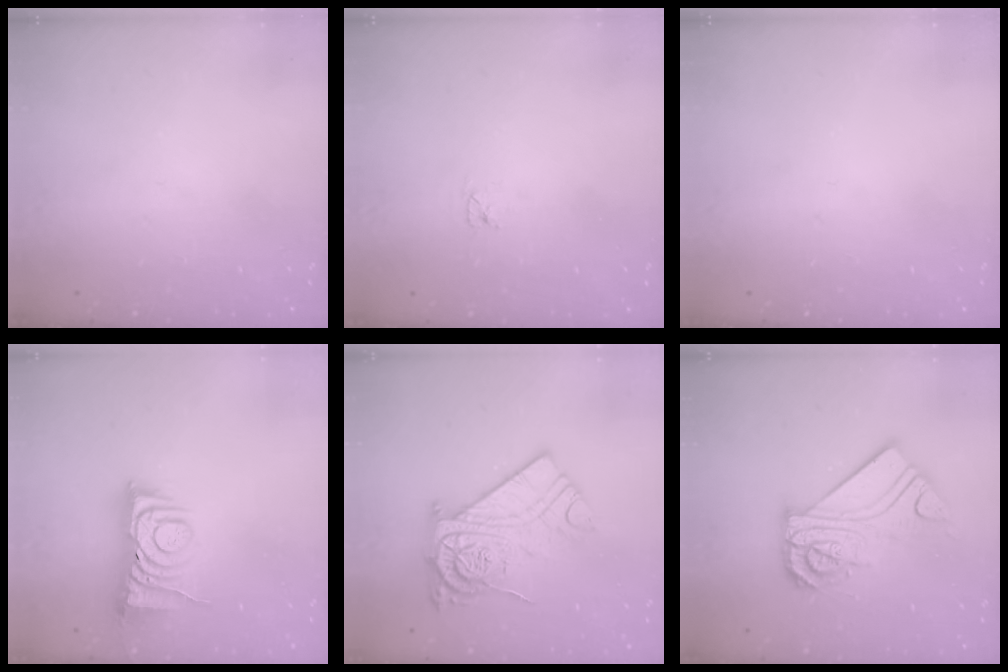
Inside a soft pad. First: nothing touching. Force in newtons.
{"total": 2.6, "press": 2.6, "slide": 0.3}
{"total": 0.0}
{"total": 7.7, "press": 7.7, "slide": 0.7}
{"total": 16.3, "press": 16.3, "slide": 1.3}
{"total": 13.6, "press": 13.6, "slide": 0.7}